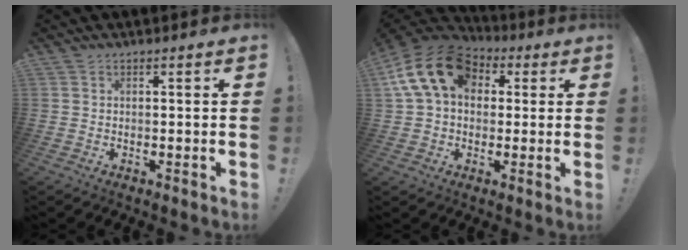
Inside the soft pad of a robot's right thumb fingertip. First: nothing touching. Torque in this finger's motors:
{"motor_torque": [2.45, 2.55, 1.50, 0.13, 0.14]}